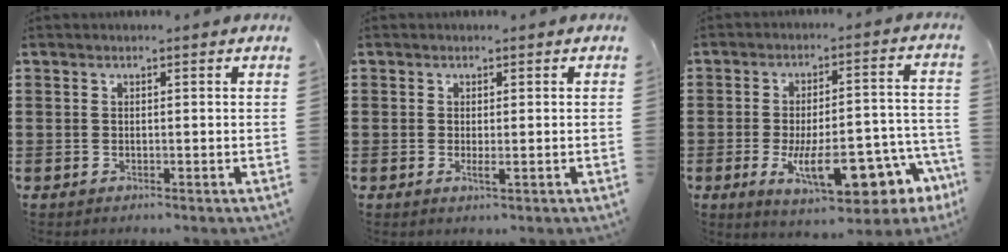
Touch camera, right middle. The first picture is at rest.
{"total": 1.1, "force": [0.0, 0.3, 1.0], "torque": [-0.019, -0.002, 0.001]}
{"total": 14.0, "force": [-5.8, 6.0, 11.2], "torque": [-0.173, -0.001, -0.099]}